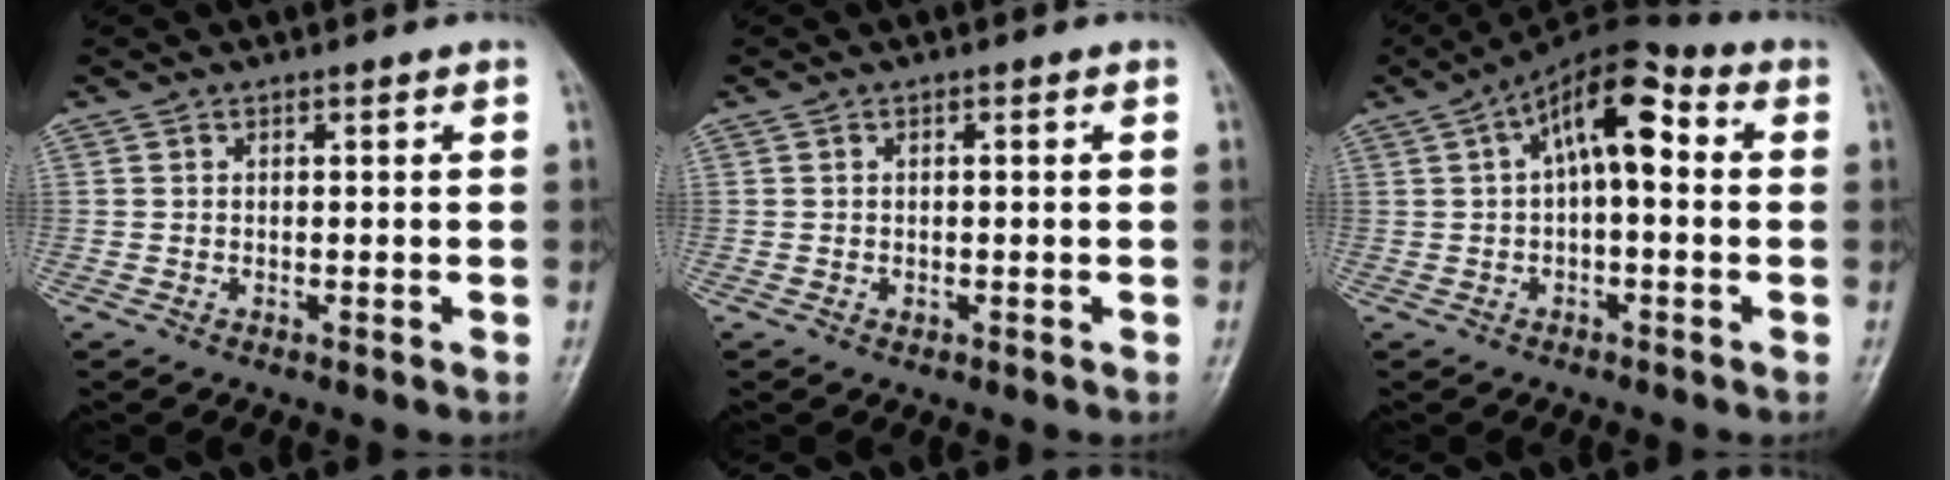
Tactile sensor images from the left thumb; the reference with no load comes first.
{"total": 0.6, "force": [-0.1, 0.4, 0.4], "torque": [-0.005, 0.002, 0.000]}
{"total": 11.4, "force": [2.2, 5.1, 10.0], "torque": [-0.149, 0.038, 0.023]}